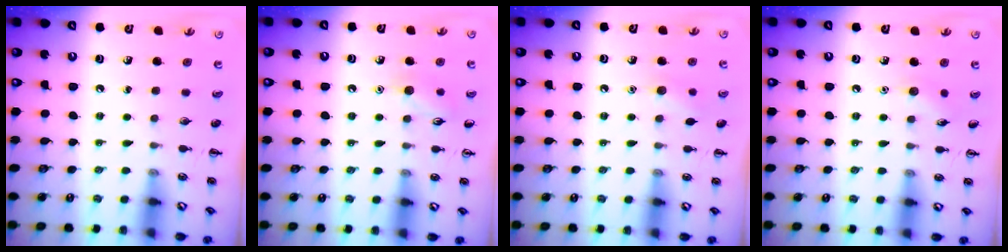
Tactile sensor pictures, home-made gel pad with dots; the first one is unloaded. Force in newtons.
{"total": 6.8, "press": 6.7, "slide": 1.5}
{"total": 6.5, "press": 6.4, "slide": 1.2}
{"total": 5.1, "press": 4.9, "slide": 1.4}